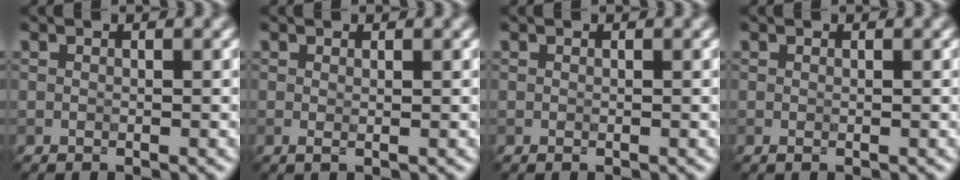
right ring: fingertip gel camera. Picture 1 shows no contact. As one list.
[{"total": 0.6, "force": [0.1, 0.1, 0.6], "torque": [-0.014, -0.004, 0.001]}, {"total": 0.0}, {"total": 0.0}]